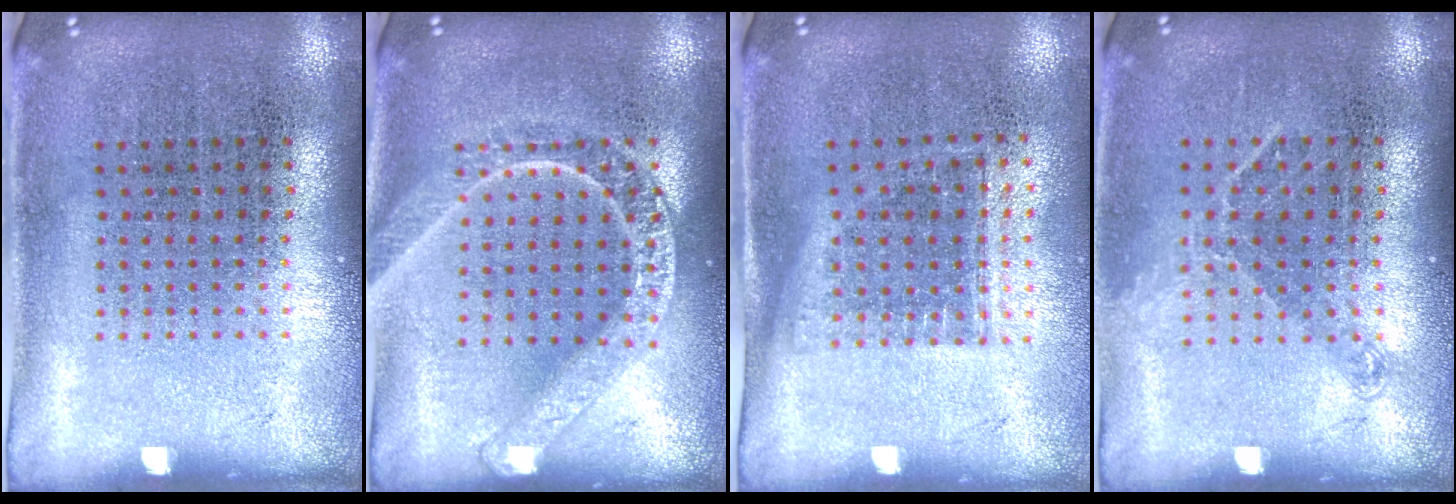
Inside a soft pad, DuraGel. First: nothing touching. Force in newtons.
{"total": 3.0, "press": 2.9, "slide": 0.4}
{"total": 1.2, "press": 0.9, "slide": 0.7}
{"total": 1.1, "press": 0.8, "slide": 0.6}